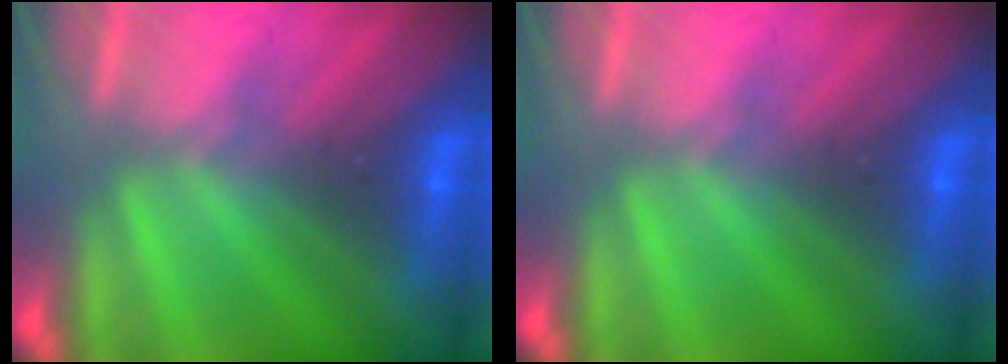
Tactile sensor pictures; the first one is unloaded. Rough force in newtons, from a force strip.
{"total": 0.0}